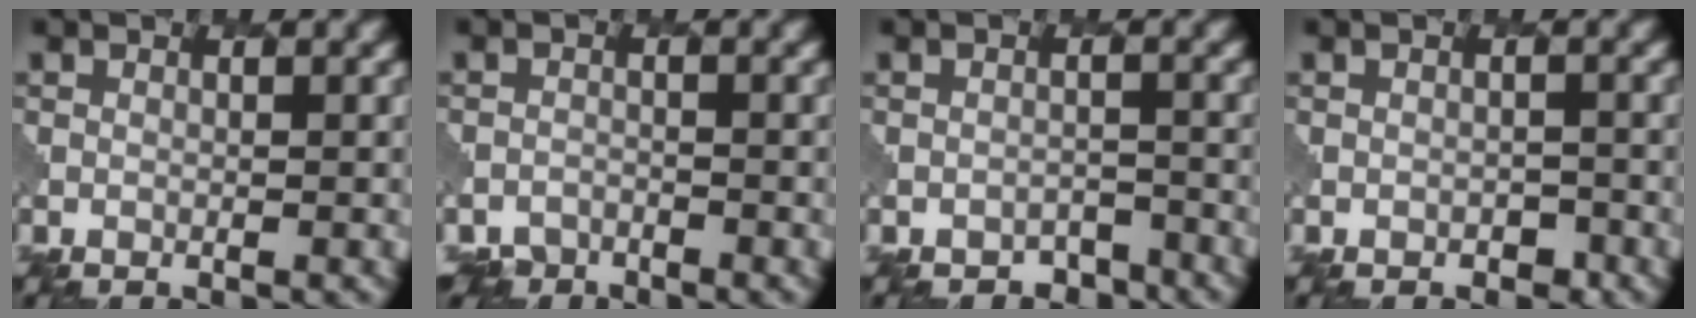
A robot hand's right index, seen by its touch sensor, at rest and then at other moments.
{"total": 2.3, "force": [-2.2, 0.4, -0.8], "torque": [0.006, -0.001, -0.037]}
{"total": 1.9, "force": [-1.8, 0.5, -0.3], "torque": [0.006, 0.004, -0.025]}
{"total": 0.9, "force": [-0.6, 0.6, 0.0], "torque": [-0.002, 0.001, -0.009]}